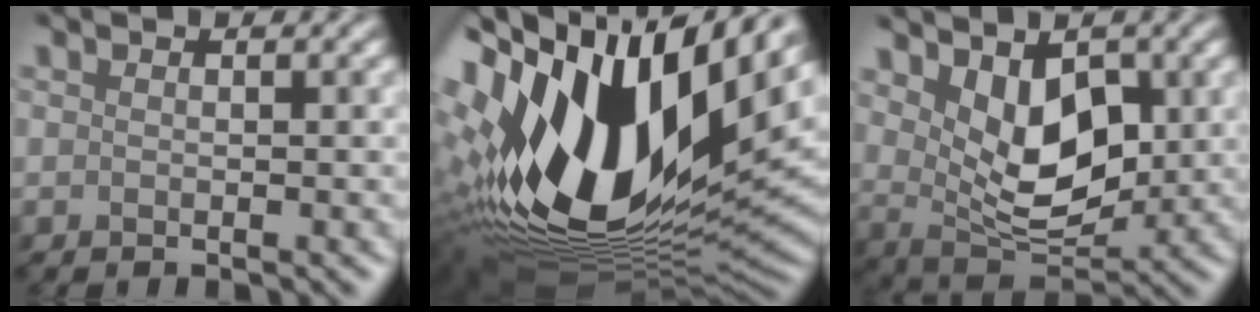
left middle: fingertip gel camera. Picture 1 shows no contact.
{"total": 18.1, "force": [2.9, 8.8, 15.5], "torque": [-0.327, -0.019, 0.047]}
{"total": 6.5, "force": [1.6, 3.8, 5.0], "torque": [-0.096, -0.007, 0.024]}